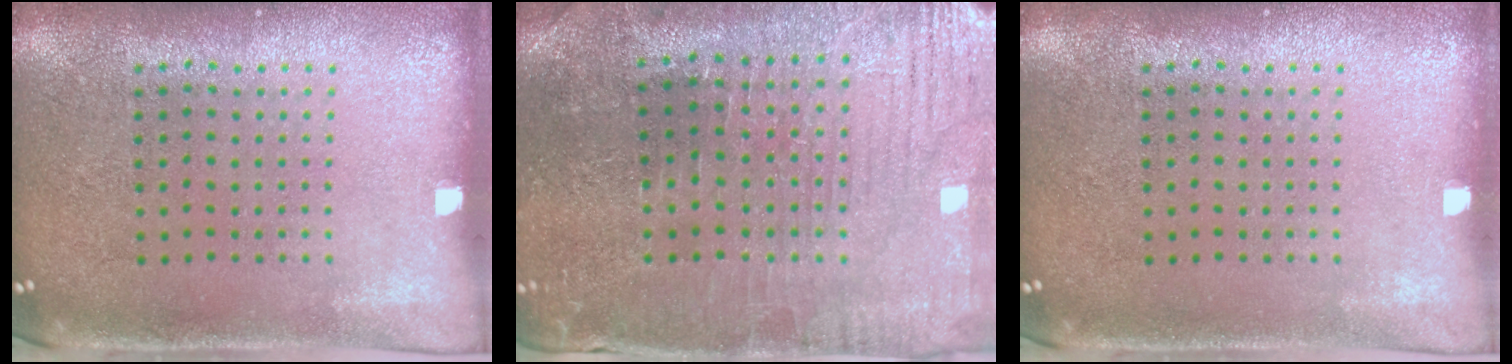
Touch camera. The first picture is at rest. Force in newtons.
{"total": 1.3, "press": 1.2, "slide": 0.4}
{"total": 0.0}